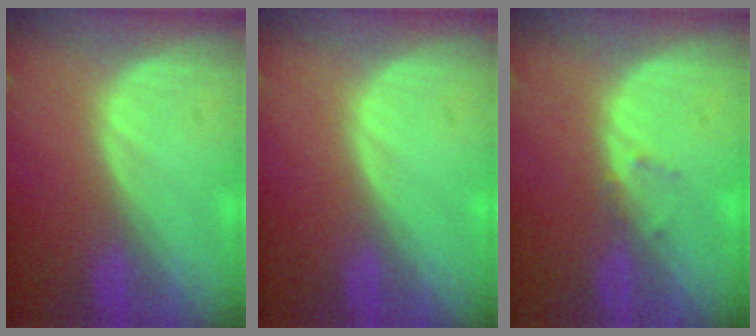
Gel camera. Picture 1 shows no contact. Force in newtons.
{"total": 0.0}
{"total": 1.1, "press": 0.8, "slide": 0.7}